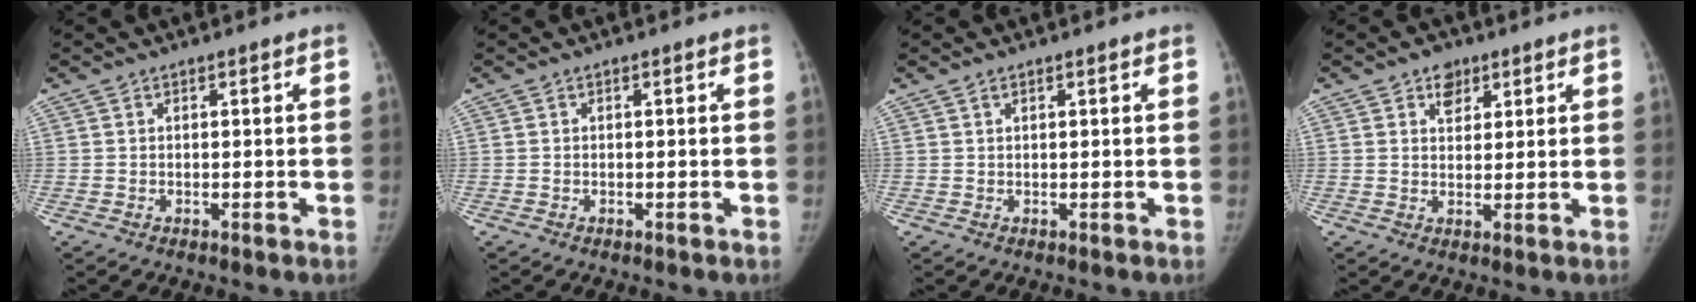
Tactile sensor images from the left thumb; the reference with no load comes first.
{"total": 0.0}
{"total": 0.6, "force": [0.5, 0.2, 0.3], "torque": [-0.005, 0.001, 0.008]}
{"total": 4.1, "force": [2.4, 2.8, 1.7], "torque": [-0.003, -0.012, 0.037]}